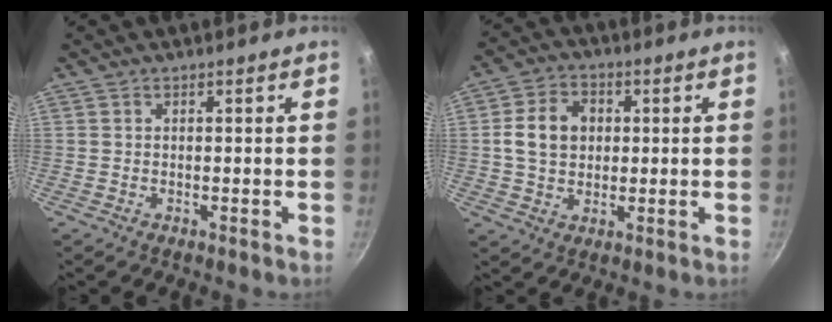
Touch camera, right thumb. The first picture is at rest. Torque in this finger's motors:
{"motor_torque": [1.08, 1.64, 1.03, 0.21, 0.06]}